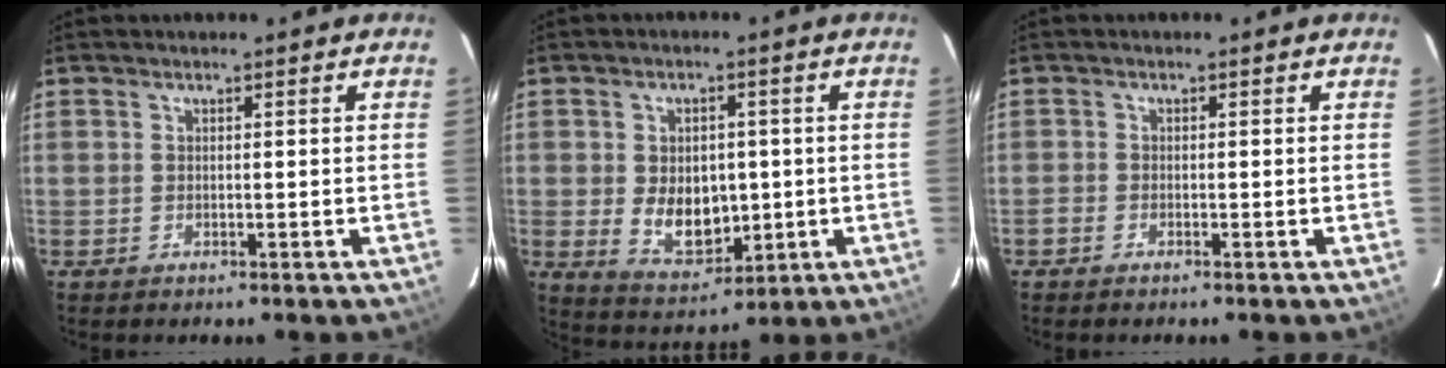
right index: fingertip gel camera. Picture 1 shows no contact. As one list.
[{"total": 9.4, "force": [-0.6, 6.6, 6.6], "torque": [-0.129, -0.010, 0.011]}, {"total": 1.3, "force": [-1.1, 0.6, 0.2], "torque": [-0.005, 0.000, -0.024]}]